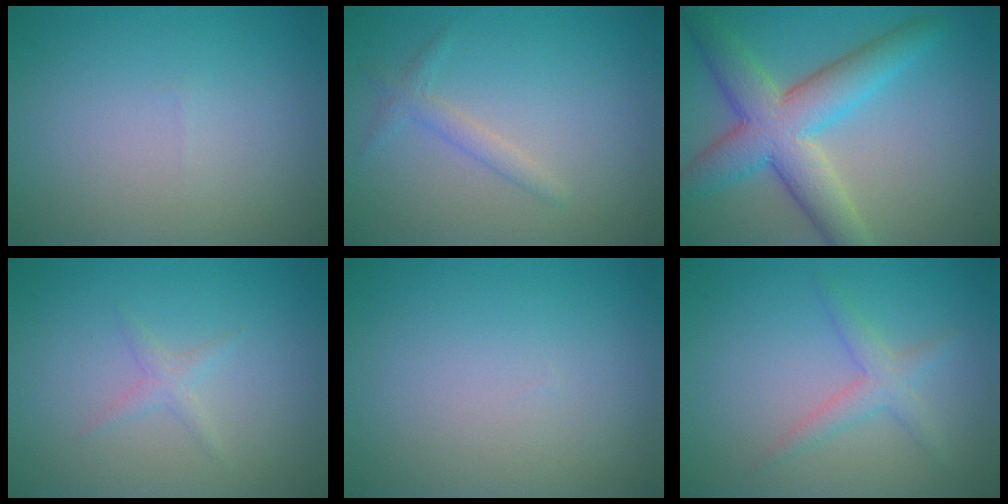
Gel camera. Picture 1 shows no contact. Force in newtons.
{"total": 1.4, "press": 1.4, "slide": 0.1}
{"total": 7.6, "press": 7.6, "slide": 0.2}
{"total": 1.1, "press": 1.1, "slide": 0.1}
{"total": 0.0}
{"total": 2.1, "press": 2.1, "slide": 0.1}